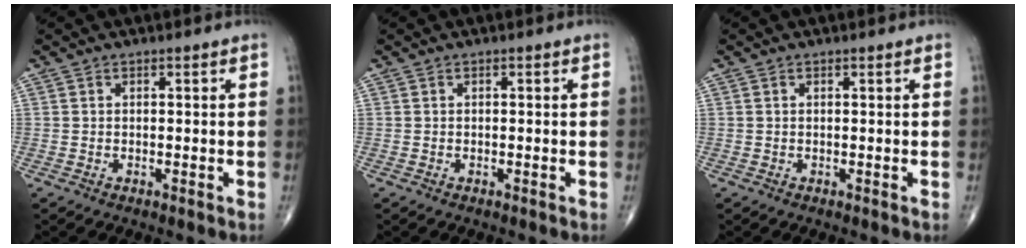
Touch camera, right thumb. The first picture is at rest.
{"total": 0.0}
{"total": 0.0}